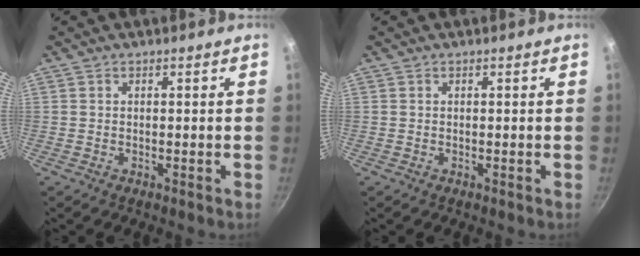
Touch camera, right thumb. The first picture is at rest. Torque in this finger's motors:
{"motor_torque": [-0.09, 0.09, 0.00, 0.00, 0.00]}